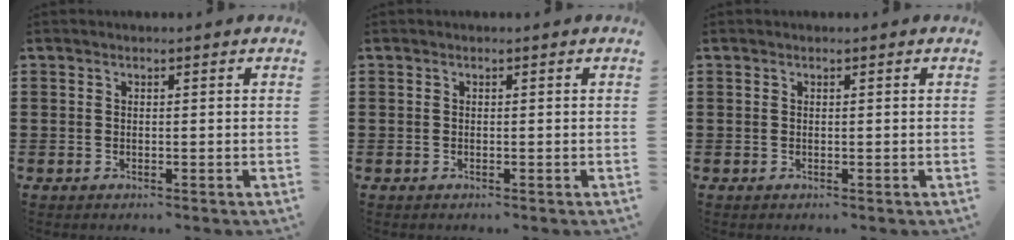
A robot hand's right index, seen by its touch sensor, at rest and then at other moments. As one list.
[{"total": 0.0}, {"total": 0.0}]